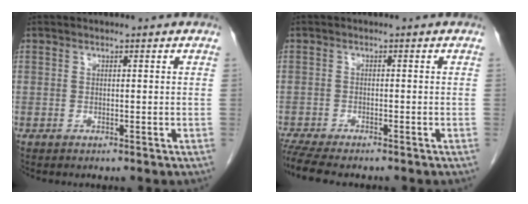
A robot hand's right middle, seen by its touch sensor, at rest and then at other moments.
{"total": 7.1, "force": [-6.1, 1.1, 3.4], "torque": [-0.056, -0.009, -0.099]}